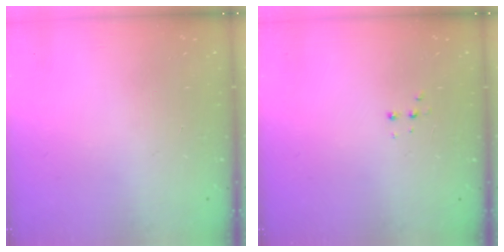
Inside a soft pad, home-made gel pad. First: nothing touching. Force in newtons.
{"total": 3.0, "press": 2.9, "slide": 0.7}